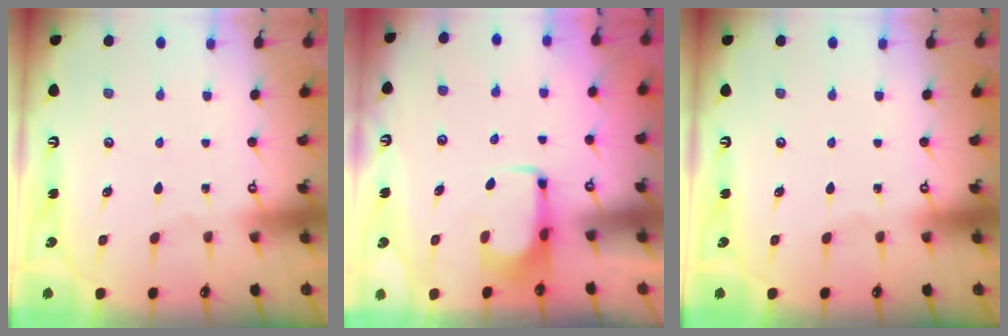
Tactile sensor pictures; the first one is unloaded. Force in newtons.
{"total": 2.0, "press": 2.0, "slide": 0.4}
{"total": 0.0}